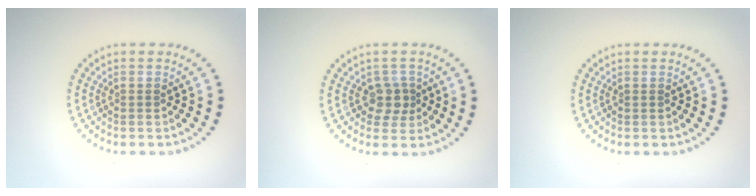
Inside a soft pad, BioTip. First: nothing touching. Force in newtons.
{"total": 2.1, "press": 1.7, "slide": 1.1}
{"total": 0.0}